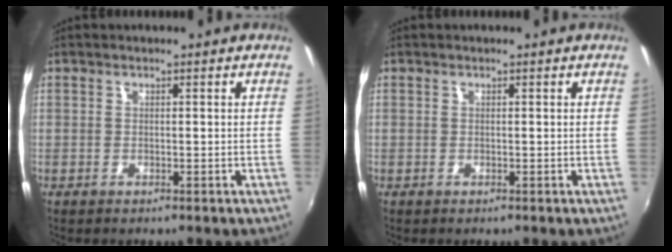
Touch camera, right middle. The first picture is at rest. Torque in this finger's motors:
{"motor_torque": [0.00, 0.00, 0.00, 0.01]}